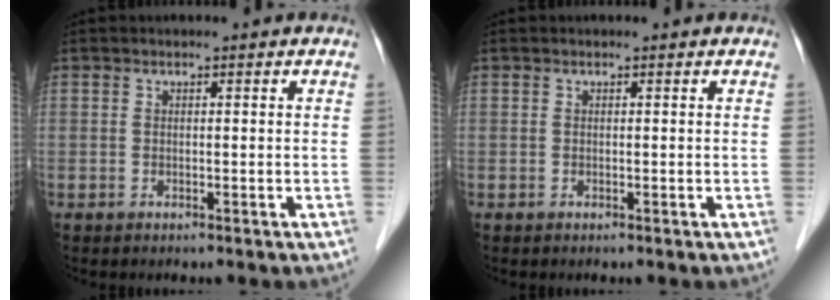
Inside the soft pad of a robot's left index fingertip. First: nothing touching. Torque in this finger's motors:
{"motor_torque": [-0.01, 0.02, 0.00, 0.00]}